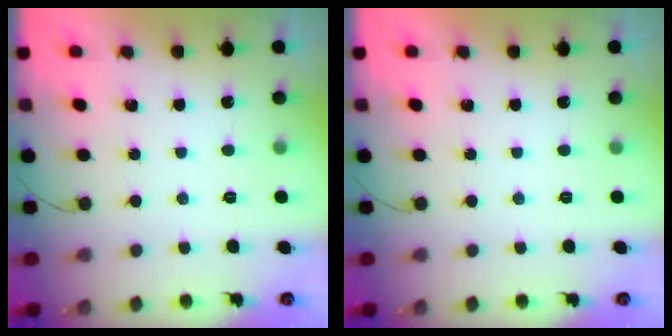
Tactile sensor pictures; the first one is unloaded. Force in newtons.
{"total": 0.0}